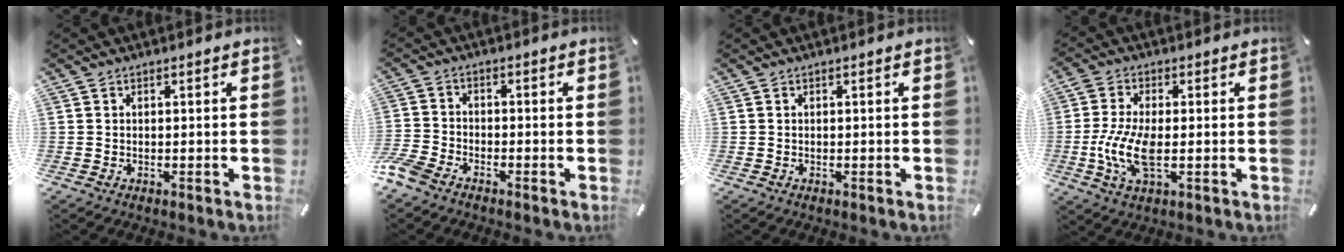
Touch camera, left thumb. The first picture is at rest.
{"total": 4.7, "force": [-3.6, 2.2, 2.0], "torque": [-0.063, 0.009, -0.077]}
{"total": 0.0}
{"total": 9.9, "force": [-1.2, 4.3, 8.8], "torque": [-0.199, -0.017, -0.022]}